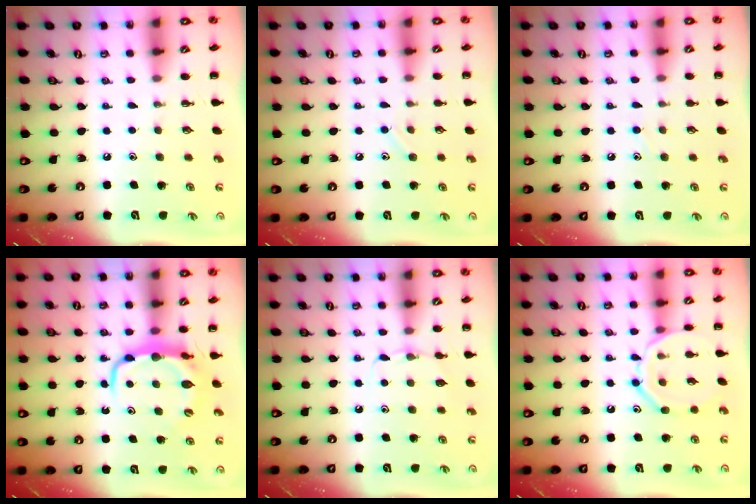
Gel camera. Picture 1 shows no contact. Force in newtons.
{"total": 5.8, "press": 5.5, "slide": 1.9}
{"total": 6.2, "press": 5.8, "slide": 2.4}
{"total": 7.4, "press": 7.3, "slide": 1.2}
{"total": 5.5, "press": 5.2, "slide": 1.7}
{"total": 10.9, "press": 10.9, "slide": 0.1}